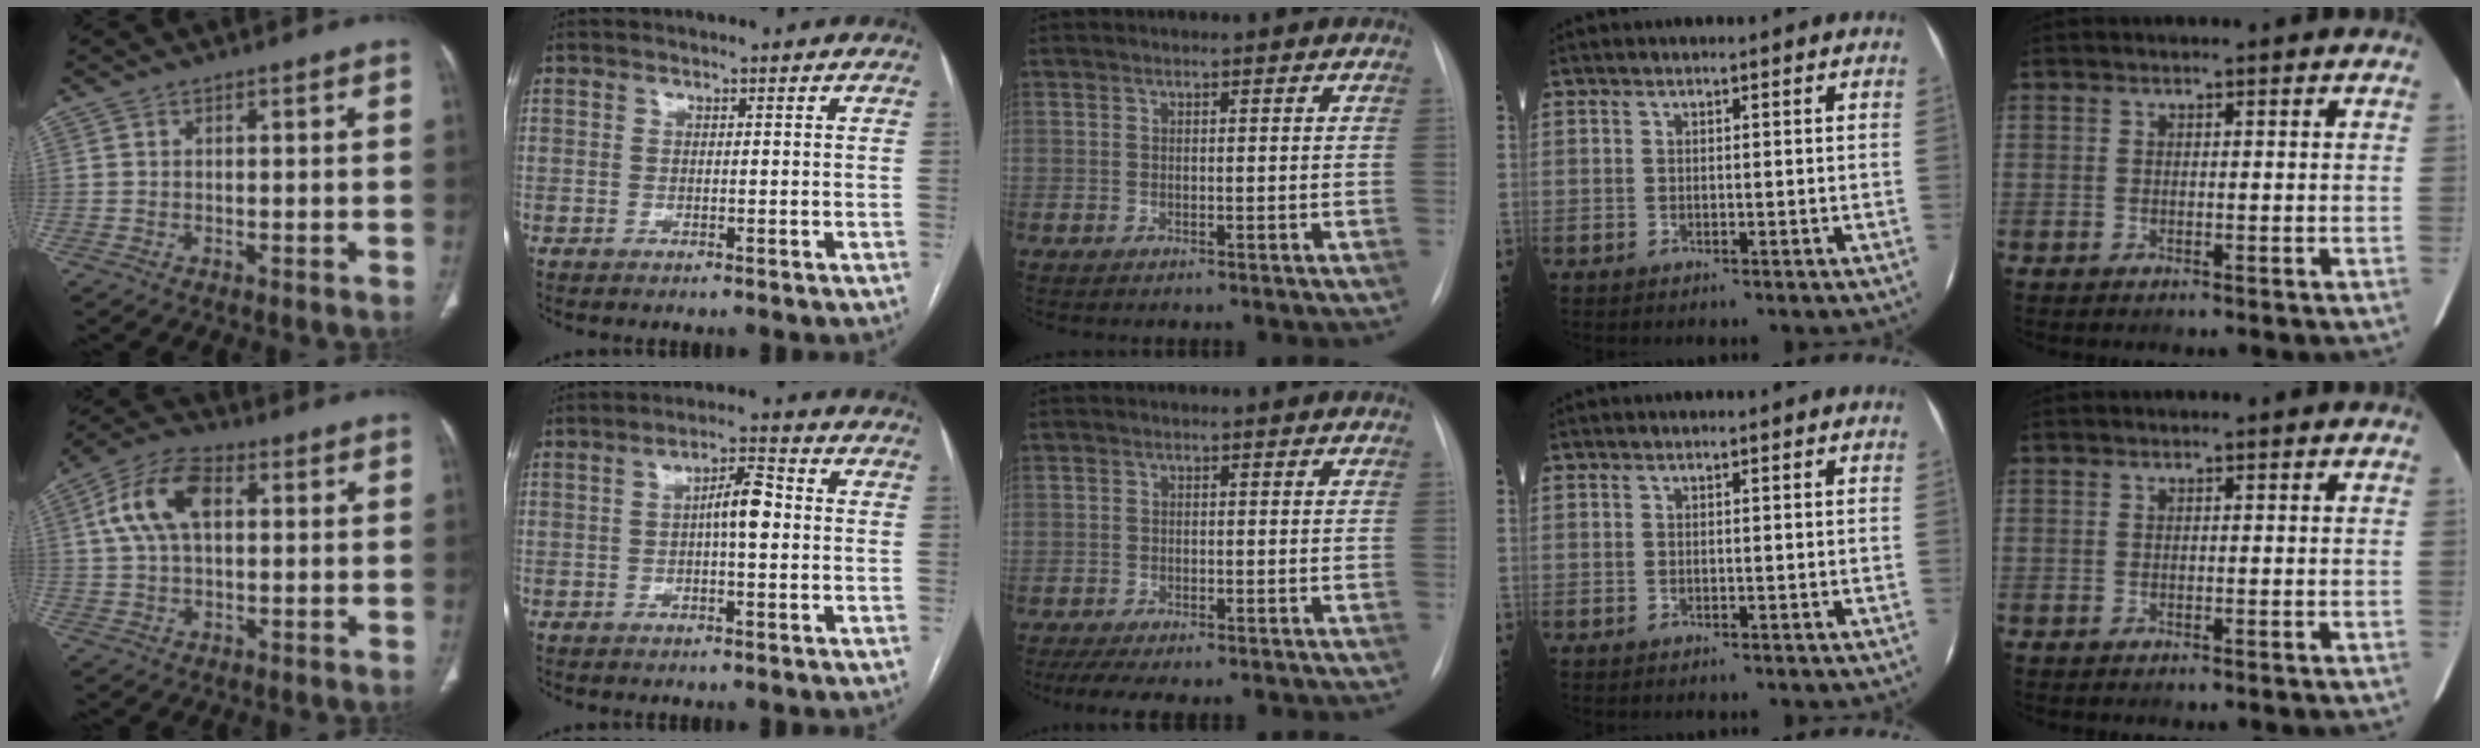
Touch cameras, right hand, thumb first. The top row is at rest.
{"thumb": {"total": 11.2, "force": [2.6, 6.4, 8.8], "torque": [-0.174, 0.024, 0.045]}, "index": {"total": 5.1, "force": [0.0, 1.2, 5.0], "torque": [-0.084, 0.016, -0.002]}, "middle": {"total": 7.2, "force": [-5.6, 2.6, 3.7], "torque": [-0.052, -0.006, -0.080]}}